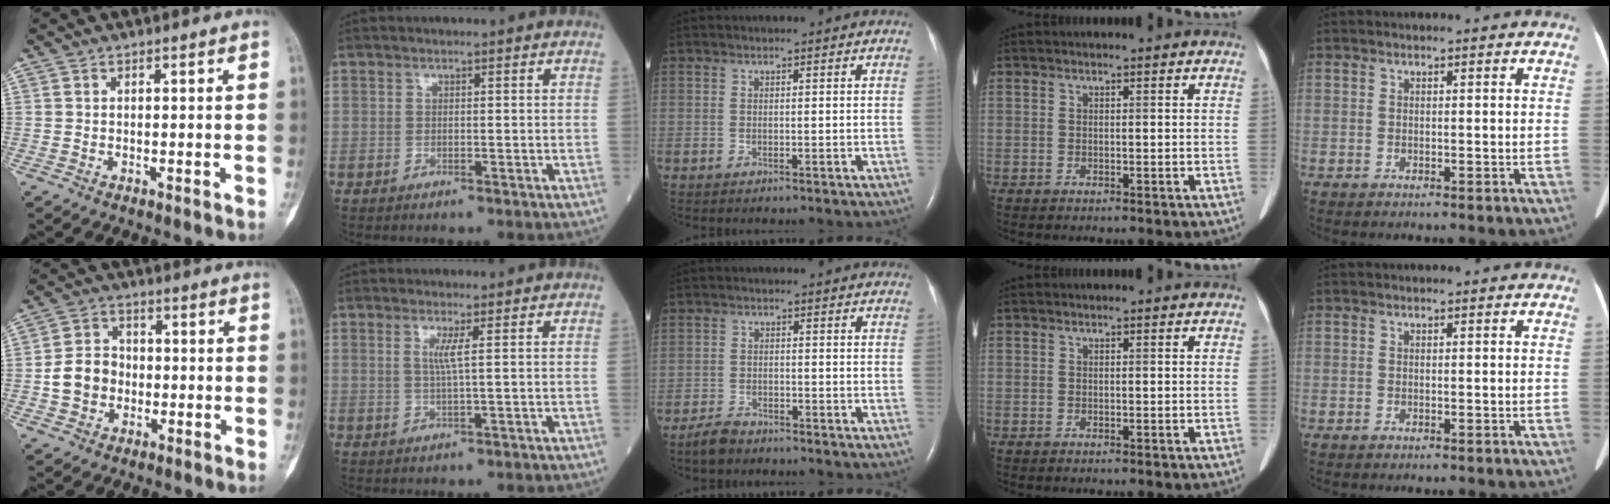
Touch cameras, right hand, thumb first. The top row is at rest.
{"thumb": {"total": 7.8, "force": [-1.4, 6.6, 3.8], "torque": [-0.051, 0.022, -0.031]}, "index": {"total": 2.1, "force": [0.6, -0.5, 2.0], "torque": [-0.044, -0.002, 0.012]}, "middle": {"total": 3.1, "force": [-2.7, 1.1, 1.0], "torque": [-0.033, -0.003, -0.048]}}